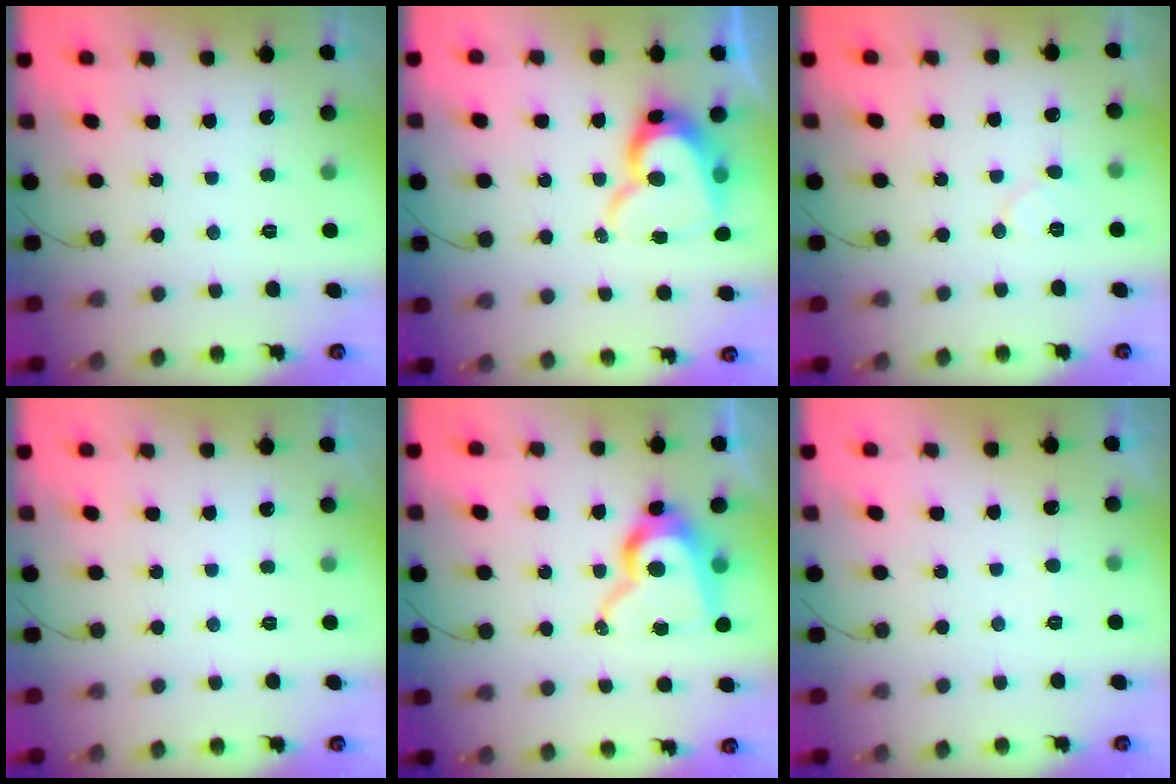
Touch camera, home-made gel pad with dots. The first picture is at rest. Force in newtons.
{"total": 14.5, "press": 14.4, "slide": 1.4}
{"total": 6.3, "press": 6.3, "slide": 0.7}
{"total": 0.0}
{"total": 14.6, "press": 14.5, "slide": 1.7}
{"total": 3.3, "press": 3.3, "slide": 0.3}